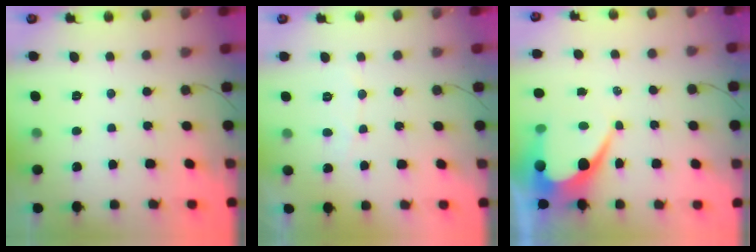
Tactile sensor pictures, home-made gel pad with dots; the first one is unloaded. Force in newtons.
{"total": 3.6, "press": 3.6, "slide": 0.2}
{"total": 10.2, "press": 10.2, "slide": 0.8}